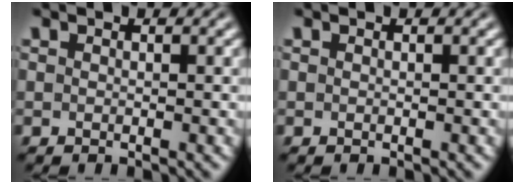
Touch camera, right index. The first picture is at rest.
{"total": 0.0}